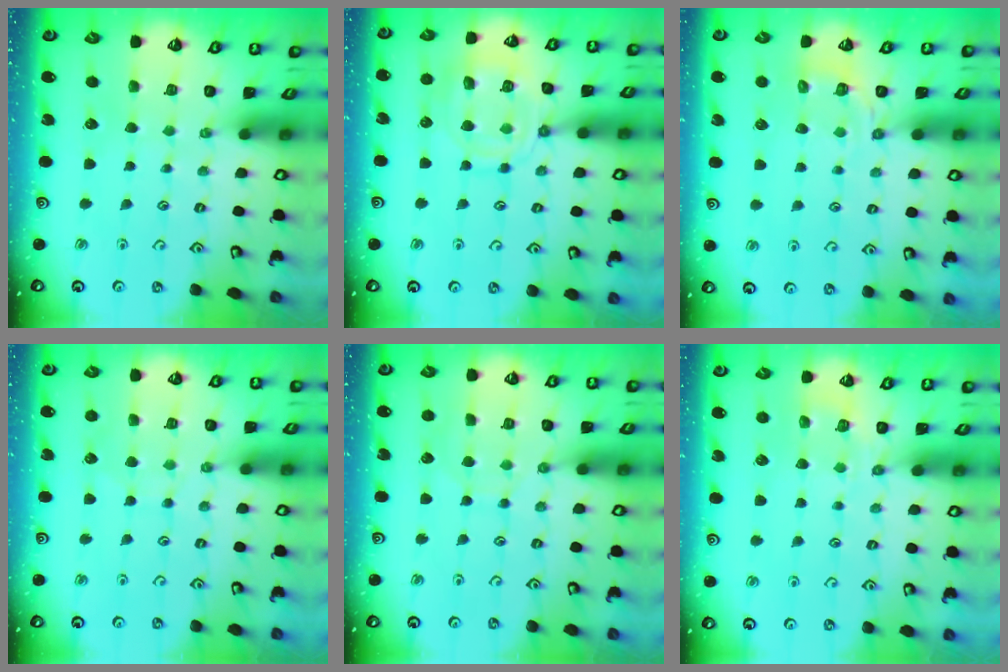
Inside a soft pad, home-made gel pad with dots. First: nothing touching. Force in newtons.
{"total": 13.5, "press": 13.5, "slide": 1.2}
{"total": 3.9, "press": 3.3, "slide": 2.2}
{"total": 5.1, "press": 5.1, "slide": 0.5}
{"total": 5.9, "press": 5.9, "slide": 0.7}
{"total": 5.0, "press": 4.7, "slide": 1.5}